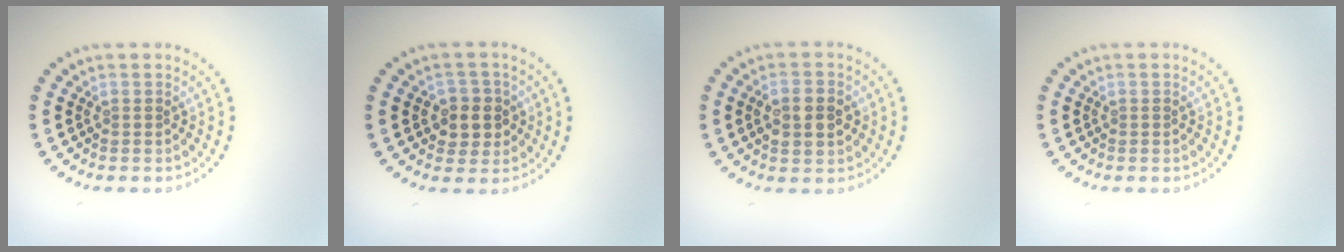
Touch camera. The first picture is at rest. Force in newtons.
{"total": 2.8, "press": 2.7, "slide": 0.9}
{"total": 3.8, "press": 3.8, "slide": 0.4}
{"total": 0.0}